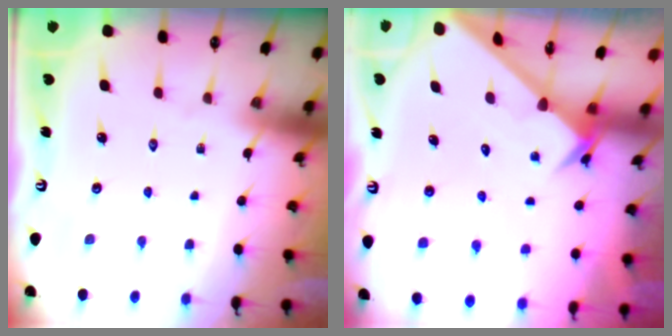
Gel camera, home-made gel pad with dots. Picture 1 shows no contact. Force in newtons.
{"total": 2.6, "press": 2.6, "slide": 0.2}